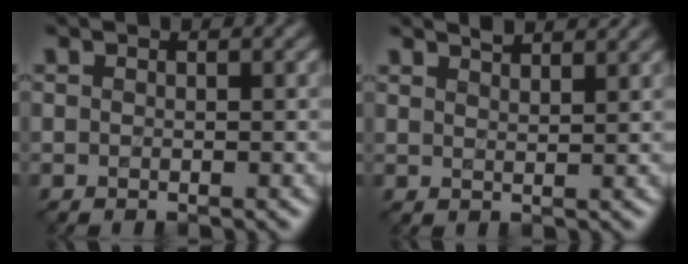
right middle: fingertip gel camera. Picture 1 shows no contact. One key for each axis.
{"total": 2.4, "fx": 2.1, "fy": 0.5, "fz": 1.0, "tx": -0.005, "ty": 0.006, "tz": 0.025}